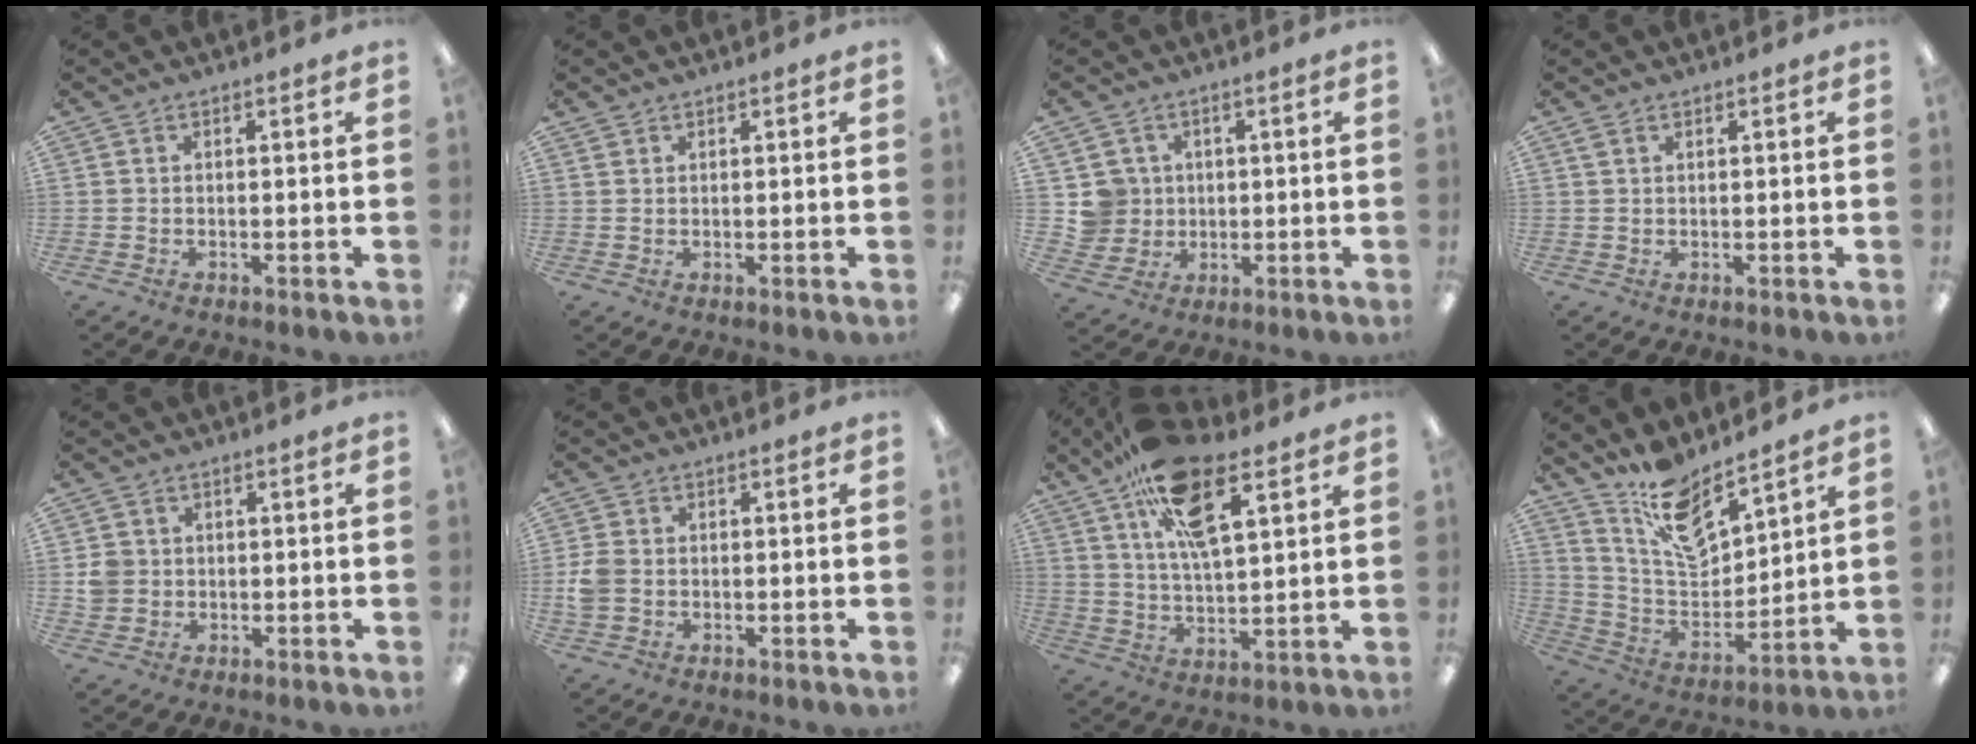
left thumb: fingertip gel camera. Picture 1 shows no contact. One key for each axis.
{"total": 1.2, "fx": 1.0, "fy": 0.6, "fz": 0.0, "tx": -0.001, "ty": -0.001, "tz": 0.021}
{"total": 6.5, "fx": 1.6, "fy": 6.3, "fz": 0.3, "tx": -0.016, "ty": 0.007, "tz": 0.036}
{"total": 0.9, "fx": 0.6, "fy": 0.4, "fz": 0.6, "tx": -0.013, "ty": 0.001, "tz": 0.011}
{"total": 3.5, "fx": 0.2, "fy": 3.4, "fz": 0.6, "tx": -0.009, "ty": 0.004, "tz": 0.003}
{"total": 4.6, "fx": -0.4, "fy": 3.7, "fz": 2.6, "tx": -0.058, "ty": 0.005, "tz": -0.007}
{"total": 16.9, "fx": 9.7, "fy": 7.1, "fz": 11.9, "tx": -0.204, "ty": -0.025, "tz": 0.167}
{"total": 14.3, "fx": 11.3, "fy": 5.5, "fz": 6.8, "tx": -0.129, "ty": -0.071, "tz": 0.206}